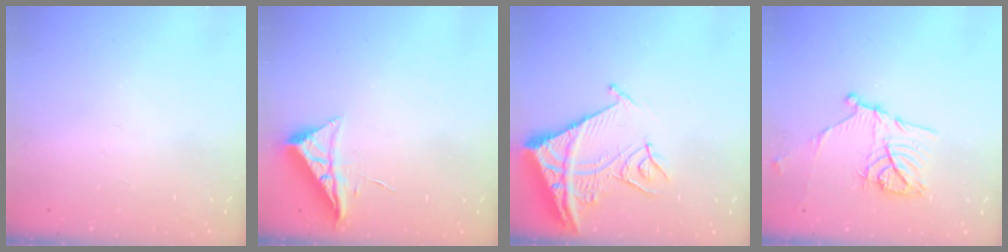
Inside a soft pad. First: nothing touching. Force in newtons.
{"total": 6.1, "press": 6.1, "slide": 0.7}
{"total": 14.1, "press": 14.0, "slide": 1.6}
{"total": 13.8, "press": 13.7, "slide": 0.8}